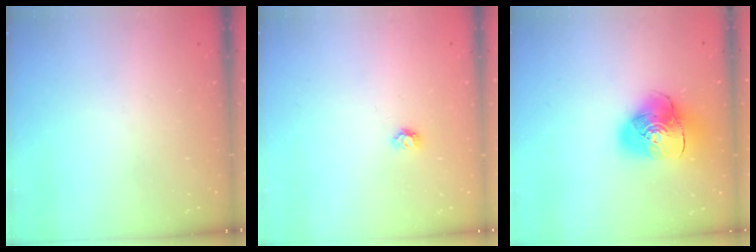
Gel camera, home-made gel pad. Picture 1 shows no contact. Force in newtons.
{"total": 3.8, "press": 3.8, "slide": 0.3}
{"total": 12.3, "press": 12.2, "slide": 1.9}